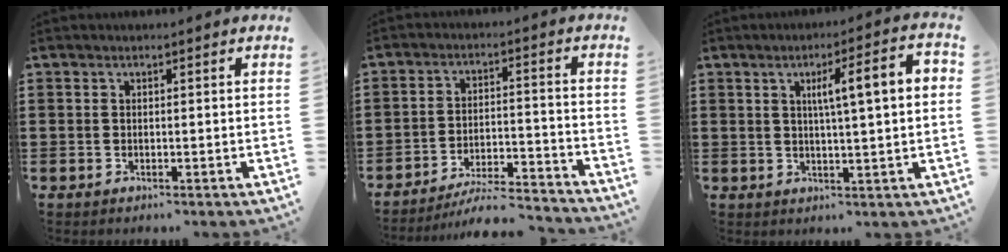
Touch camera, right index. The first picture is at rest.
{"total": 6.5, "force": [-6.1, 0.6, 1.9], "torque": [-0.035, 0.004, -0.119]}
{"total": 7.2, "force": [1.3, 1.0, 7.0], "torque": [-0.118, -0.005, 0.010]}